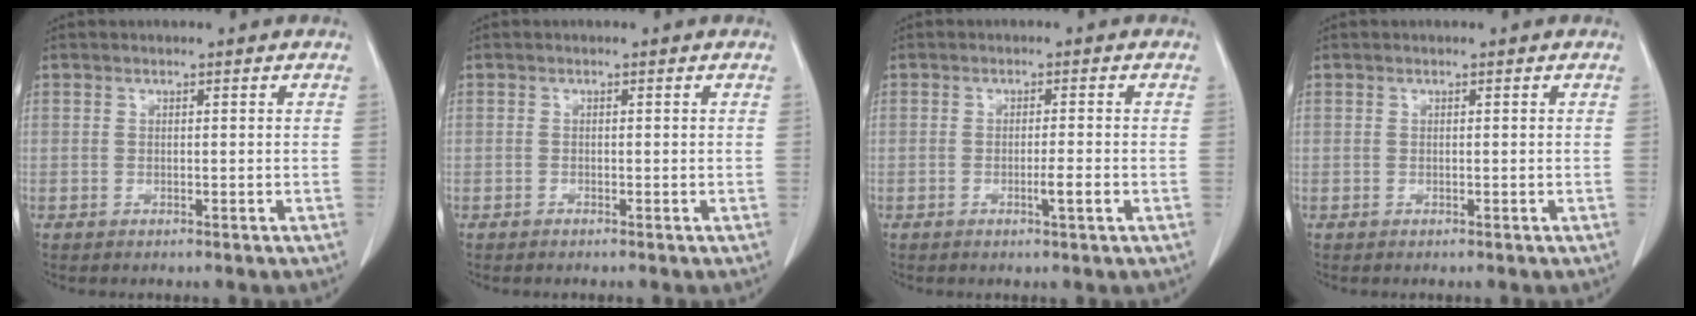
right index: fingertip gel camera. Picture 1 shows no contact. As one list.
[{"total": 0.0}, {"total": 2.4, "force": [-0.8, -0.2, 2.3], "torque": [-0.037, -0.003, -0.014]}, {"total": 0.0}]